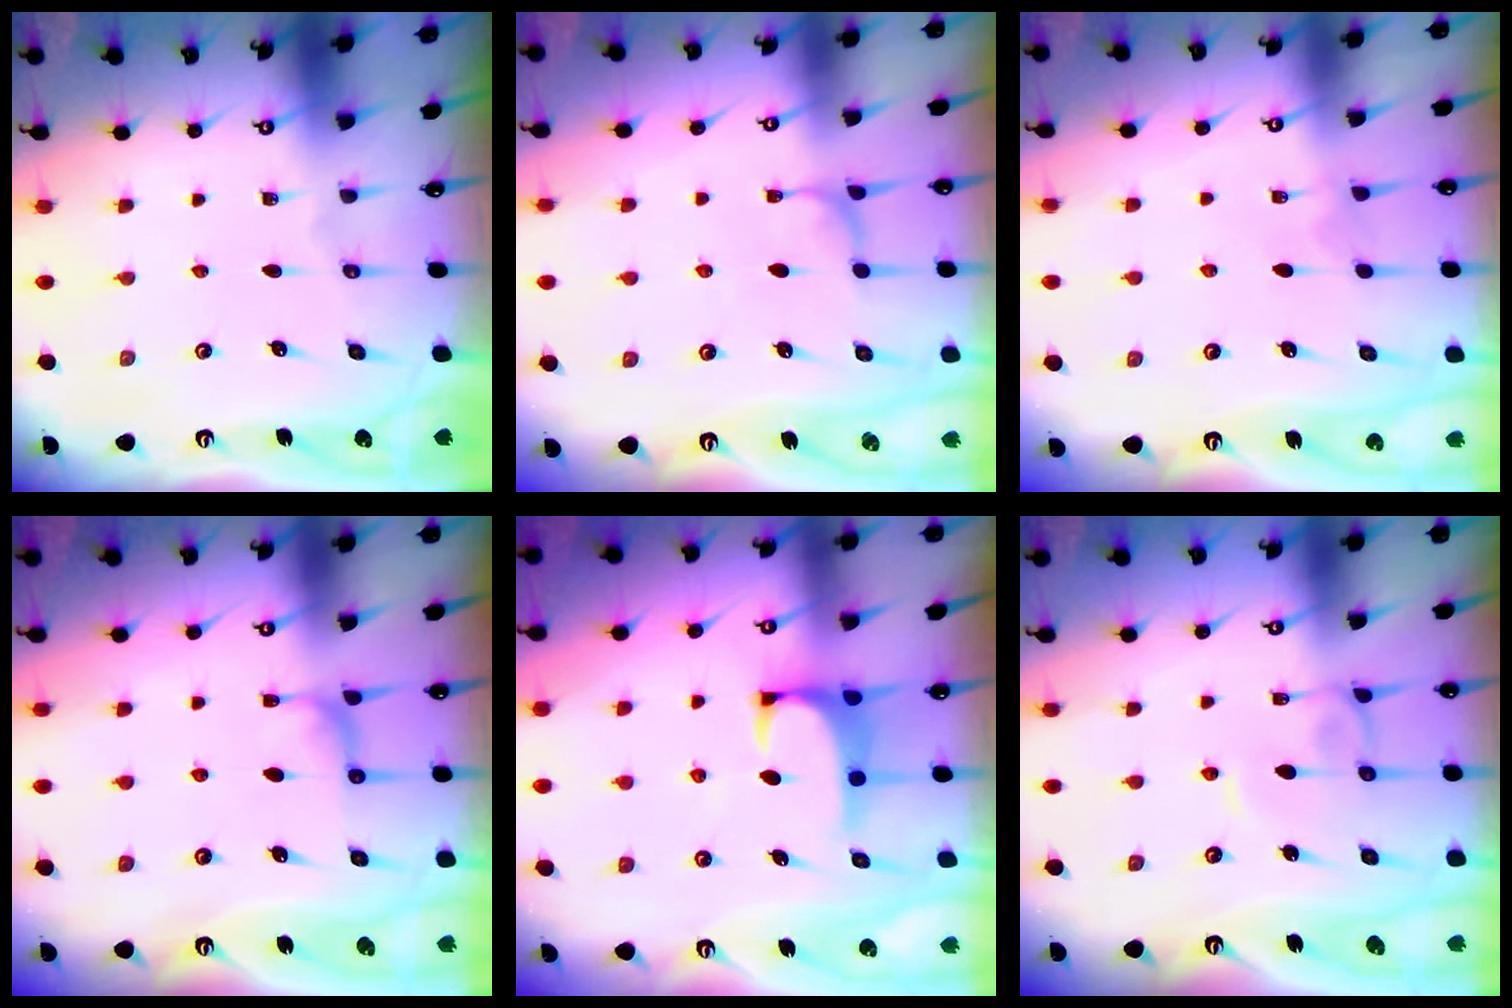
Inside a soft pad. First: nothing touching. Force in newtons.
{"total": 2.1, "press": 2.0, "slide": 0.3}
{"total": 3.3, "press": 3.3, "slide": 0.1}
{"total": 1.7, "press": 1.7, "slide": 0.4}
{"total": 1.0, "press": 0.8, "slide": 0.4}
{"total": 1.4, "press": 1.4, "slide": 0.2}